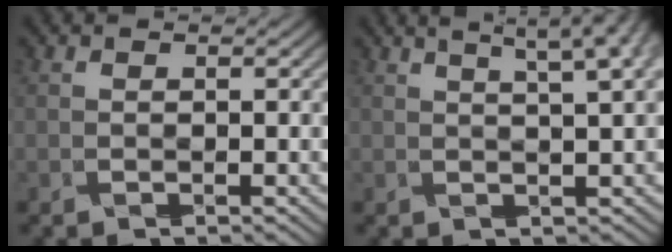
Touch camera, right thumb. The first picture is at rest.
{"total": 6.2, "force": [3.6, 0.9, 5.0], "torque": [-0.063, 0.022, 0.047]}